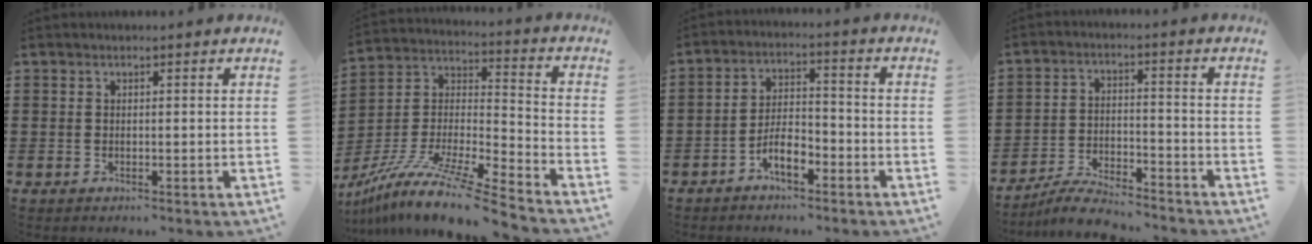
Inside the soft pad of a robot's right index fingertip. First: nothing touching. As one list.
[{"total": 12.4, "force": [-10.5, 0.2, 6.5], "torque": [-0.130, 0.004, -0.207]}, {"total": 5.4, "force": [-3.4, 2.2, 3.7], "torque": [-0.075, 0.010, -0.068]}, {"total": 5.8, "force": [-5.6, 0.5, 1.5], "torque": [-0.039, 0.003, -0.112]}]